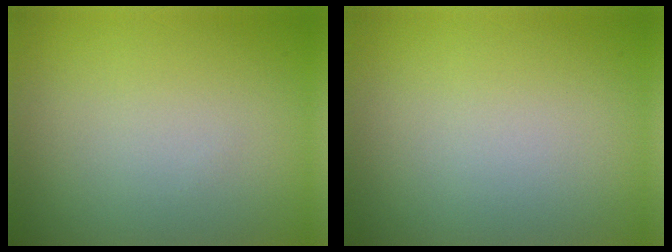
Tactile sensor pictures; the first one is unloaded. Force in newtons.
{"total": 0.0}